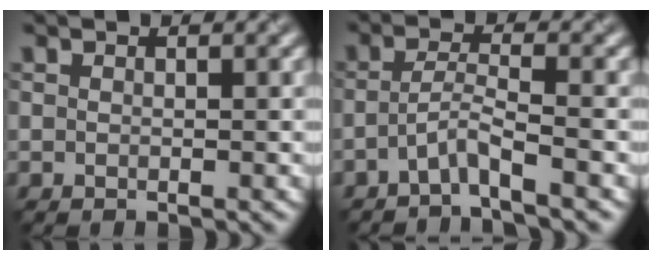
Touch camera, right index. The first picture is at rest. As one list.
[{"total": 2.7, "force": [-2.2, -0.1, 1.6], "torque": [-0.031, 0.011, -0.044]}]